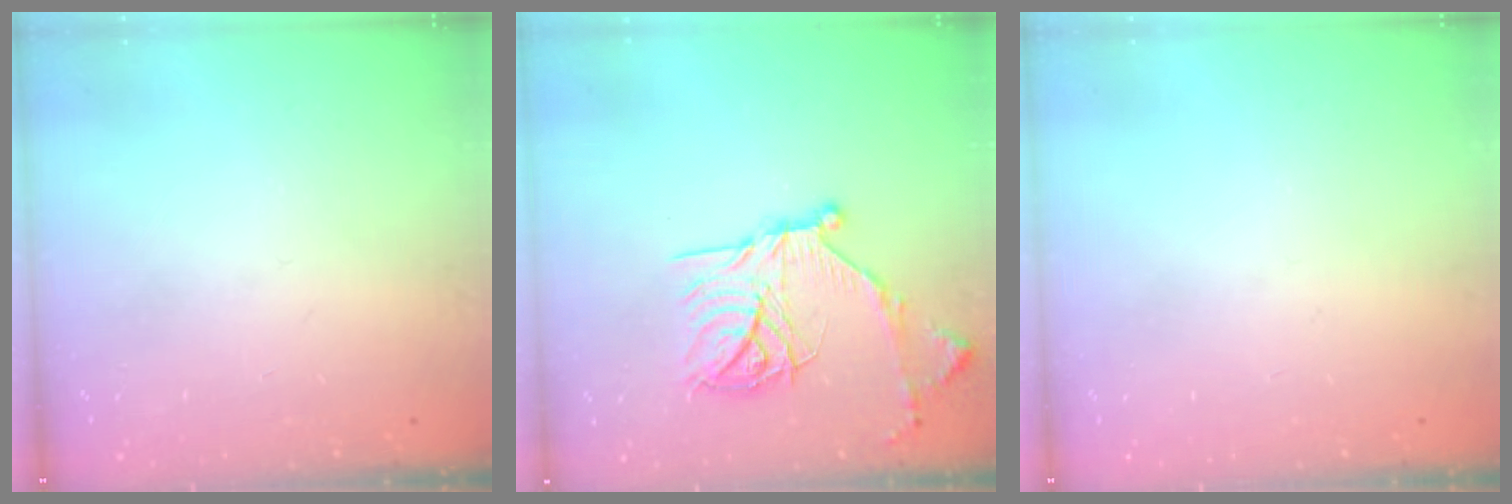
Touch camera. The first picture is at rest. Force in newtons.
{"total": 19.9, "press": 19.8, "slide": 1.5}
{"total": 0.0}